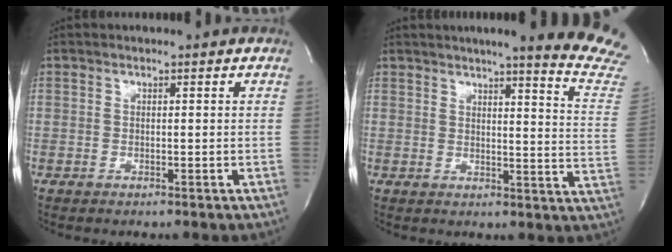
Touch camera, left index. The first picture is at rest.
{"total": 16.9, "force": [15.3, -1.4, 7.0], "torque": [-0.086, -0.108, 0.162]}